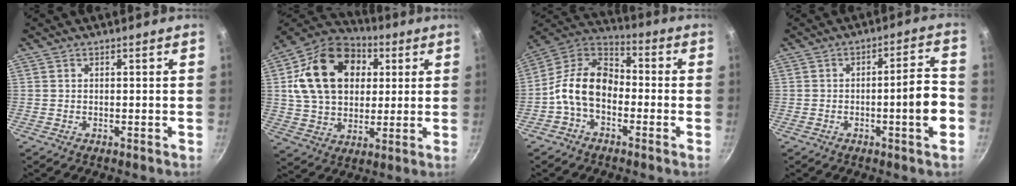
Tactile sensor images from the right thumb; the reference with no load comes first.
{"total": 21.6, "force": [5.1, 15.9, 13.7], "torque": [-0.213, 0.011, 0.080]}
{"total": 12.5, "force": [-3.0, 8.4, 8.8], "torque": [-0.132, 0.047, -0.082]}
{"total": 8.2, "force": [-2.4, 1.3, 7.8], "torque": [-0.103, 0.030, -0.032]}